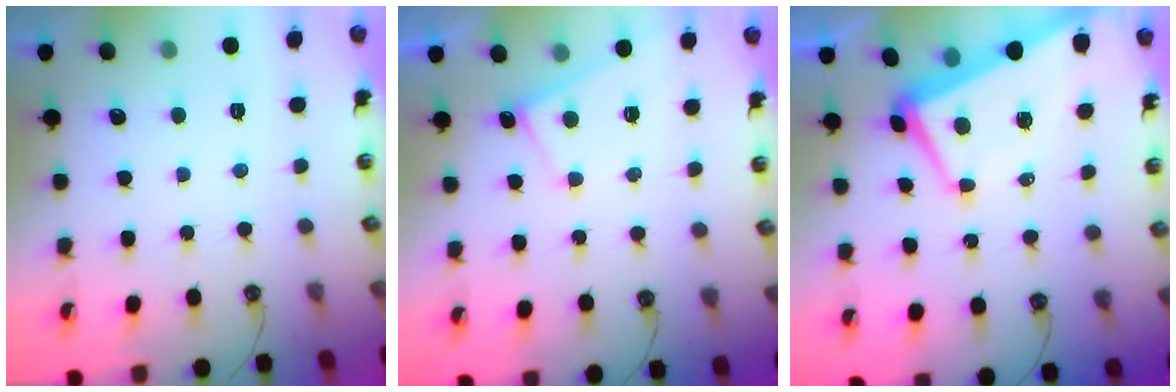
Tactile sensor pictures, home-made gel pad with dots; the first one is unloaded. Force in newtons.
{"total": 3.9, "press": 3.9, "slide": 0.3}
{"total": 1.9, "press": 1.7, "slide": 1.0}